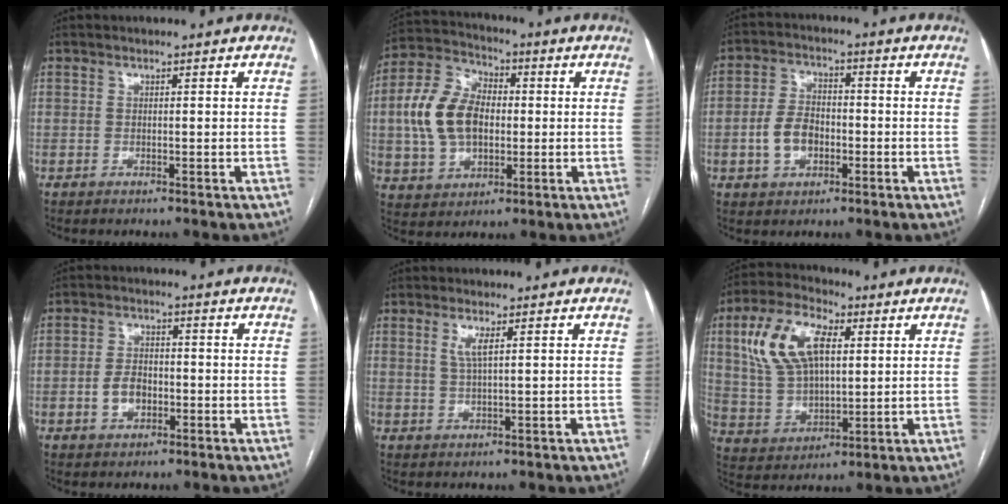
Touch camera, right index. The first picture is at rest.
{"total": 12.7, "force": [0.0, 8.5, 9.5], "torque": [-0.220, 0.030, 0.004]}
{"total": 6.8, "force": [-1.7, 4.4, 4.8], "torque": [-0.102, 0.013, -0.030]}
{"total": 4.5, "force": [-1.3, 3.0, 3.2], "torque": [-0.064, 0.007, -0.020]}
{"total": 2.6, "force": [1.1, 0.2, 2.4], "torque": [-0.057, -0.002, 0.023]}
{"total": 14.1, "force": [4.7, 7.3, 11.1], "torque": [-0.239, 0.030, 0.093]}